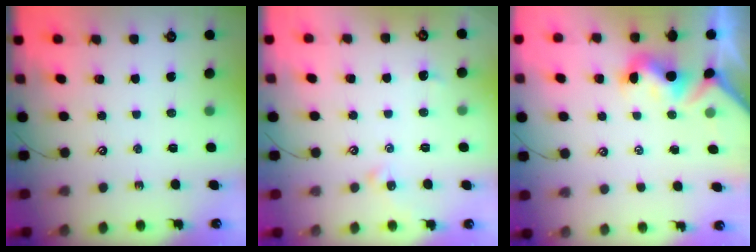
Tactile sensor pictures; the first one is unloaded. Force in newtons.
{"total": 2.3, "press": 2.2, "slide": 0.6}
{"total": 1.6, "press": 1.5, "slide": 0.7}